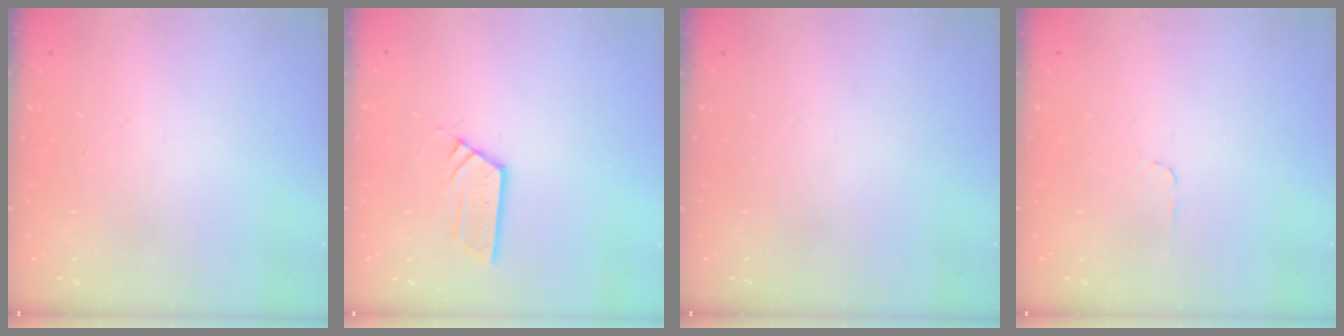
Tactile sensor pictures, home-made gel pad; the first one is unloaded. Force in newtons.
{"total": 4.7, "press": 4.7, "slide": 0.2}
{"total": 0.0}
{"total": 2.8, "press": 2.8, "slide": 0.4}